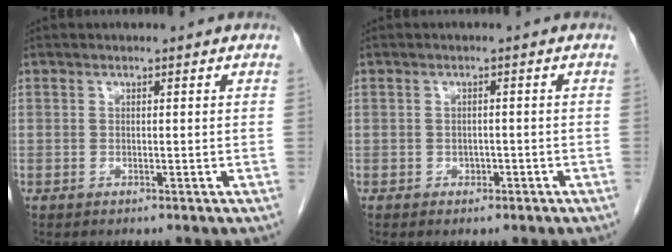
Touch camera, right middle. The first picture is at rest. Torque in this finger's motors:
{"motor_torque": [0.08, 0.00, -0.03, -0.01]}